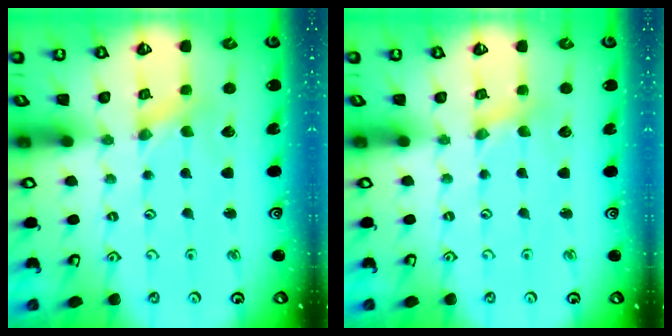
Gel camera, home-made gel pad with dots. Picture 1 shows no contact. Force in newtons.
{"total": 0.6, "press": 0.6, "slide": 0.1}